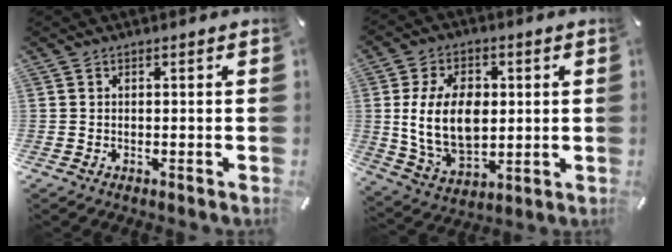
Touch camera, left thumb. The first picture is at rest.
{"total": 15.8, "force": [1.3, 10.9, 11.4], "torque": [-0.238, -0.001, 0.021]}